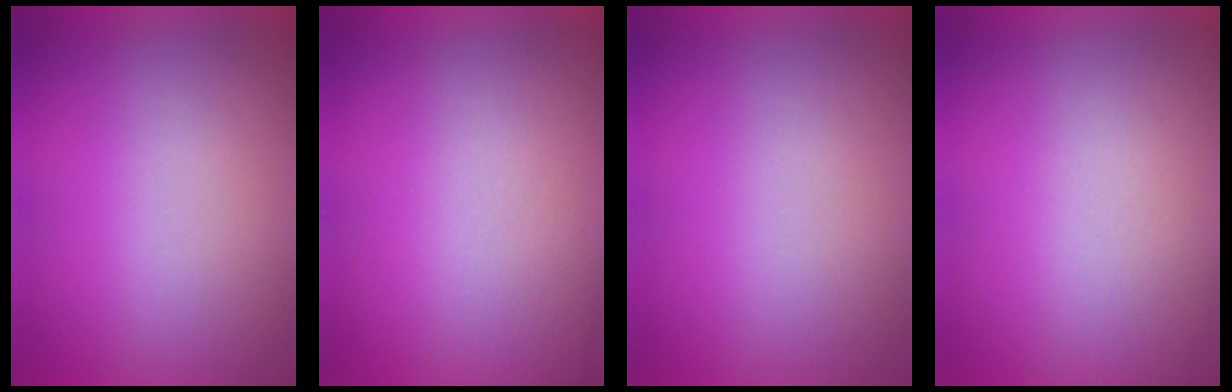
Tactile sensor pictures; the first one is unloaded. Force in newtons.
{"total": 2.2}
{"total": 0.0}
{"total": 1.4}